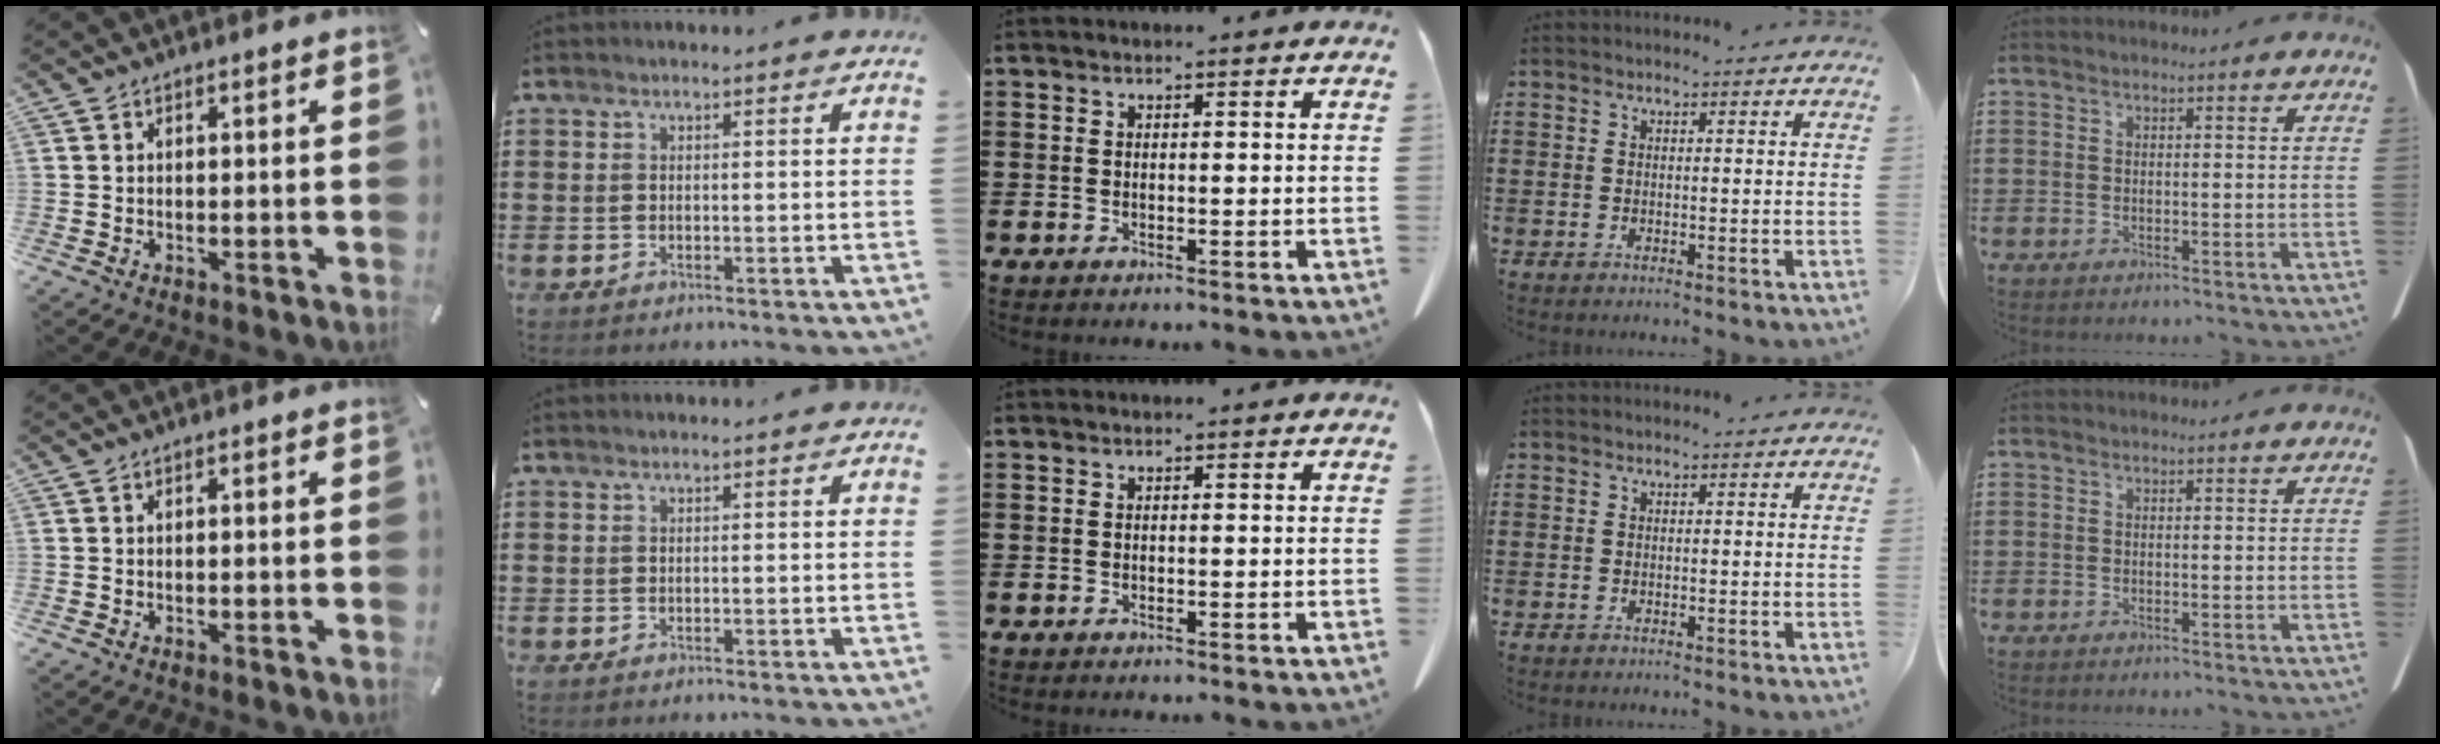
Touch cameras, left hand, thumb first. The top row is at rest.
{}